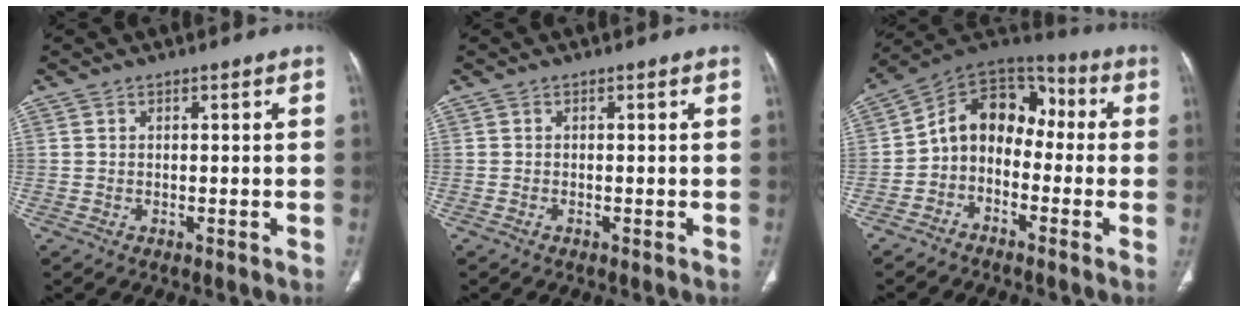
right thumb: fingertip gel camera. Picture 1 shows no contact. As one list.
[{"total": 0.0}, {"total": 11.8, "force": [-2.1, 8.9, 7.5], "torque": [-0.092, 0.071, -0.056]}]